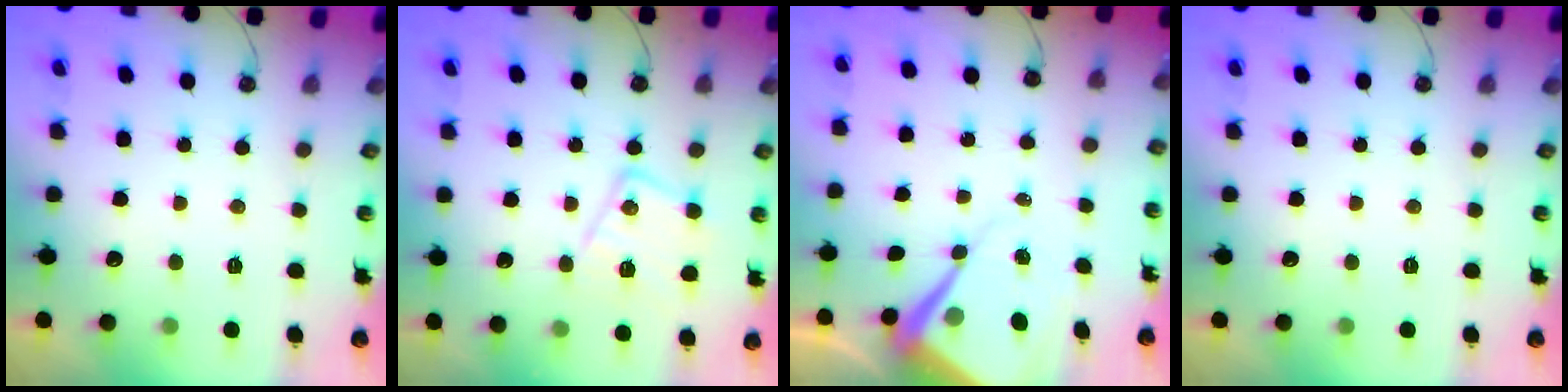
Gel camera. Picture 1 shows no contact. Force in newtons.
{"total": 13.9, "press": 13.8, "slide": 1.1}
{"total": 9.6, "press": 9.6, "slide": 0.7}
{"total": 0.0}